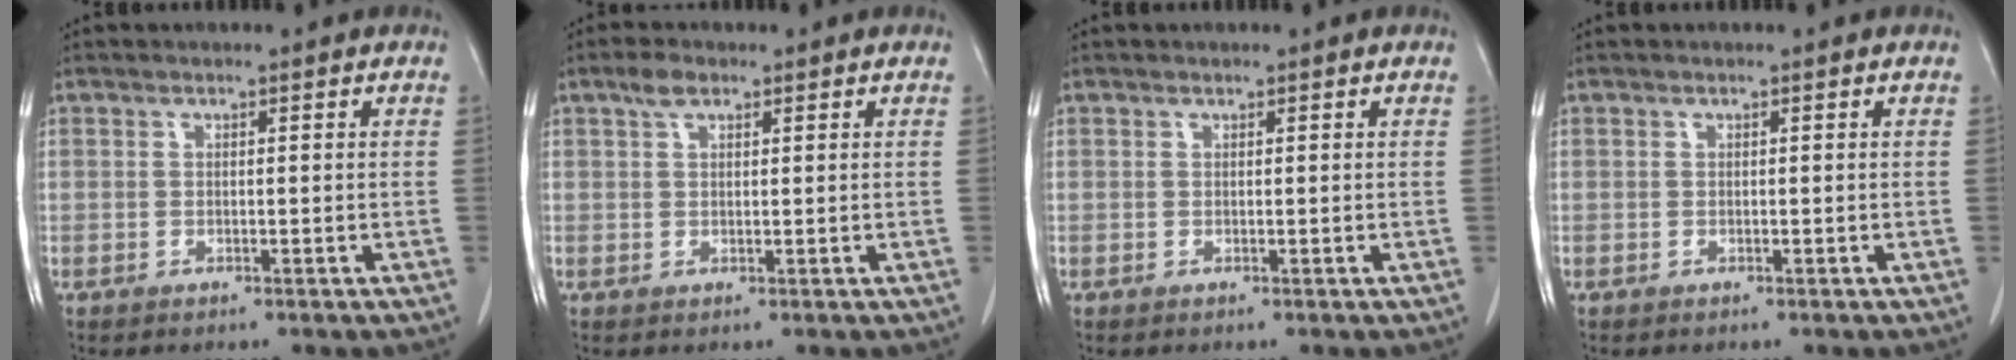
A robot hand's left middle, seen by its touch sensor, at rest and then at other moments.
{"total": 2.3, "force": [1.5, 1.1, 1.4], "torque": [-0.030, 0.007, 0.030]}
{"total": 0.0}
{"total": 0.0}